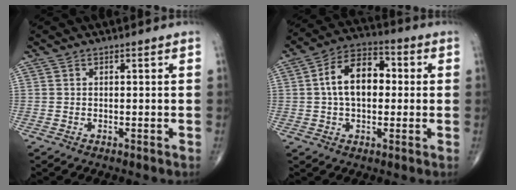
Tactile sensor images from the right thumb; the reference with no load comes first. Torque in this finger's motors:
{"motor_torque": [-0.48, 1.00, 0.25, -0.25, 0.16]}